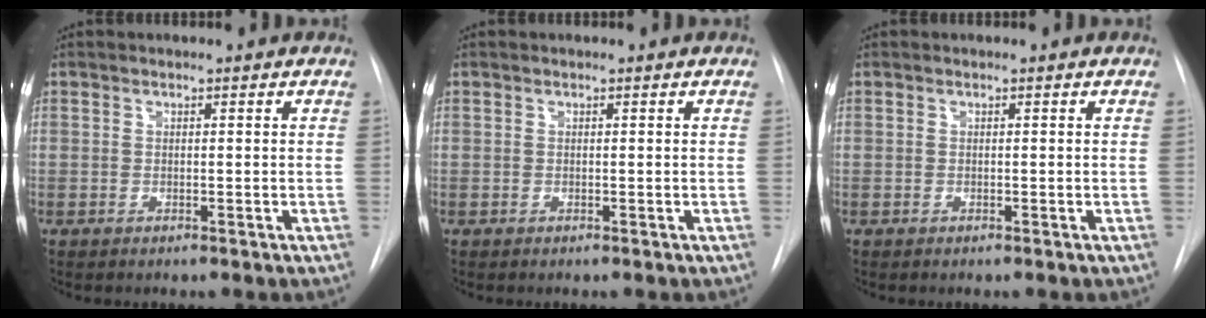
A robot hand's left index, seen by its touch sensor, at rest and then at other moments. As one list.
[{"total": 0.0}, {"total": 0.0}]